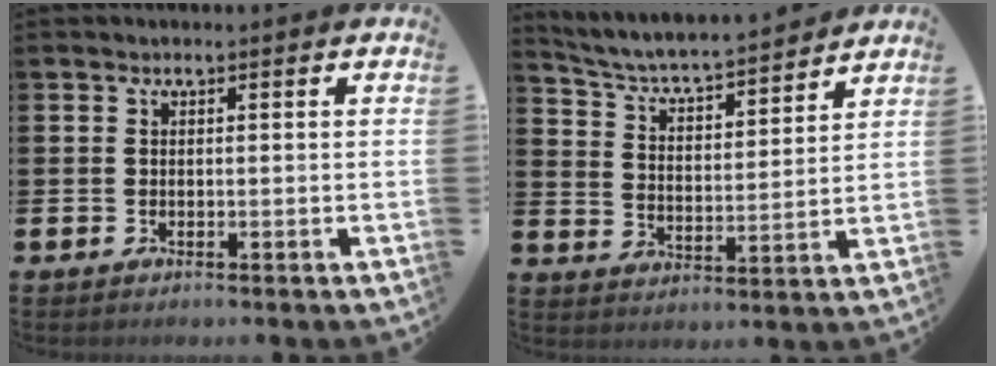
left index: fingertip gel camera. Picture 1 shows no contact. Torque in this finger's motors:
{"motor_torque": [0.93, -1.21, 0.38, 0.05]}